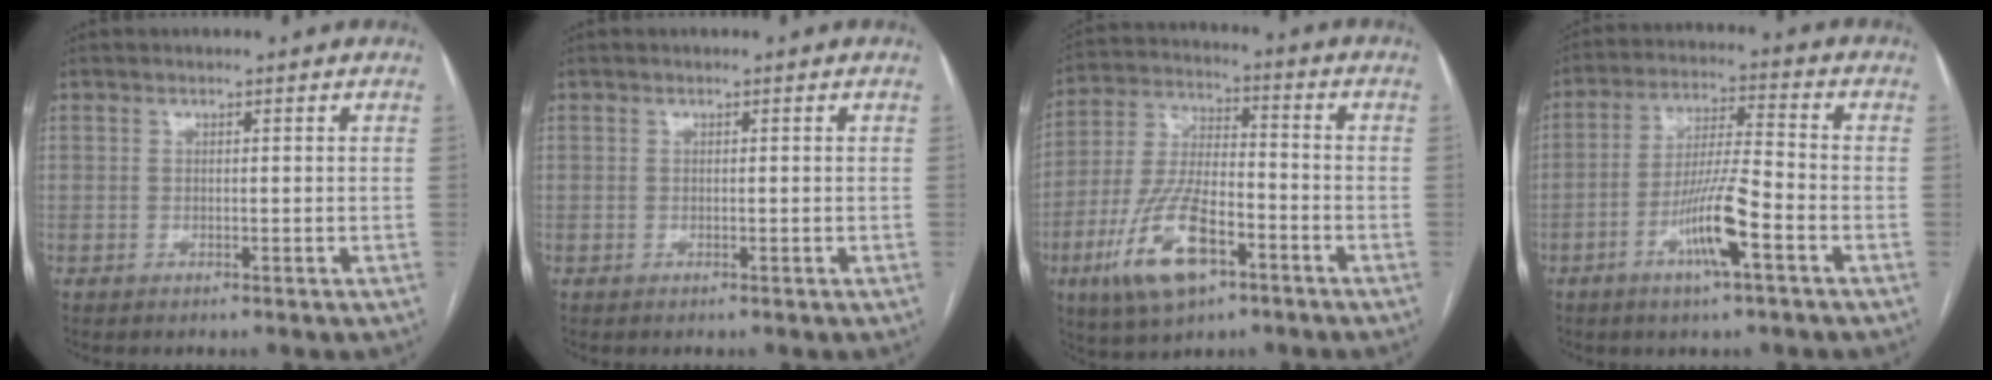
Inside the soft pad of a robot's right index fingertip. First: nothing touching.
{"total": 0.0}
{"total": 14.5, "force": [-6.9, 5.4, 11.6], "torque": [-0.246, 0.001, -0.120]}
{"total": 9.9, "force": [-4.3, 0.4, 8.8], "torque": [-0.169, -0.003, -0.081]}